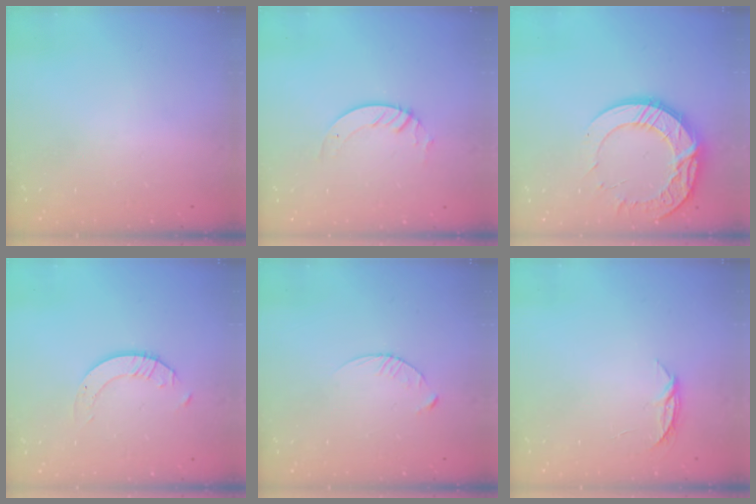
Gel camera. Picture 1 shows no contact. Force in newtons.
{"total": 3.6, "press": 3.6, "slide": 0.3}
{"total": 15.6, "press": 15.5, "slide": 1.2}
{"total": 2.1, "press": 2.1, "slide": 0.2}
{"total": 3.4, "press": 3.4, "slide": 0.4}
{"total": 4.0, "press": 4.0, "slide": 0.5}